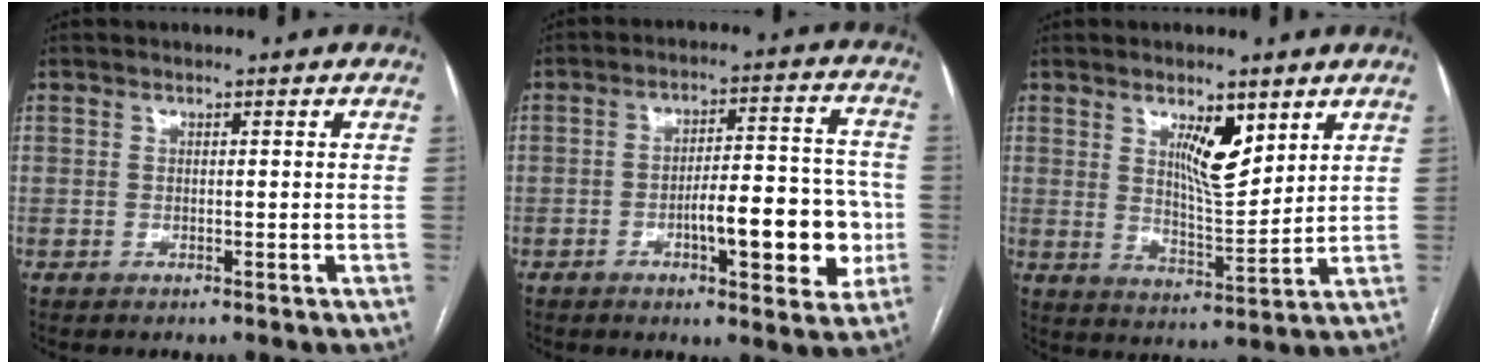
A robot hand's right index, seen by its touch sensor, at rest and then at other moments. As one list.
[{"total": 12.7, "force": [-3.4, 3.7, 11.6], "torque": [-0.159, 0.022, -0.044]}, {"total": 7.7, "force": [3.9, 2.1, 6.3], "torque": [-0.110, -0.007, 0.071]}]